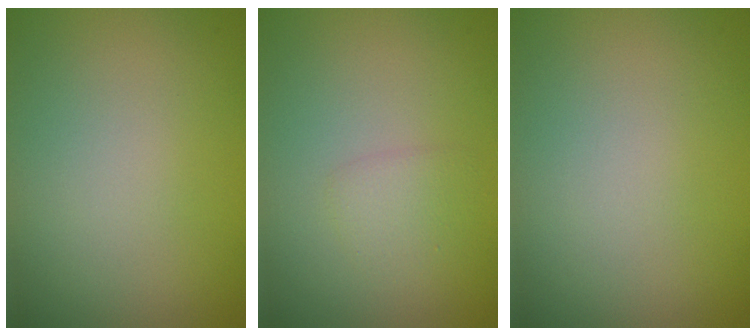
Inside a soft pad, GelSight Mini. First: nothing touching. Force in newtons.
{"total": 1.3, "press": 1.3, "slide": 0.0}
{"total": 0.0}